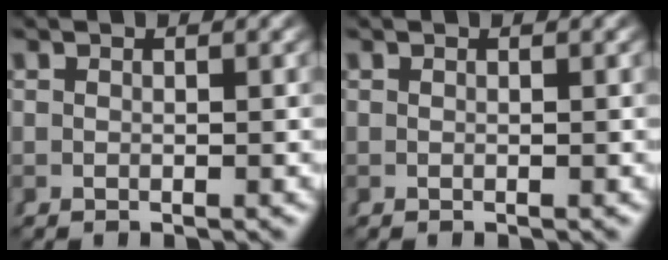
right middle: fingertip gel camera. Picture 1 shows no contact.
{"total": 0.0}